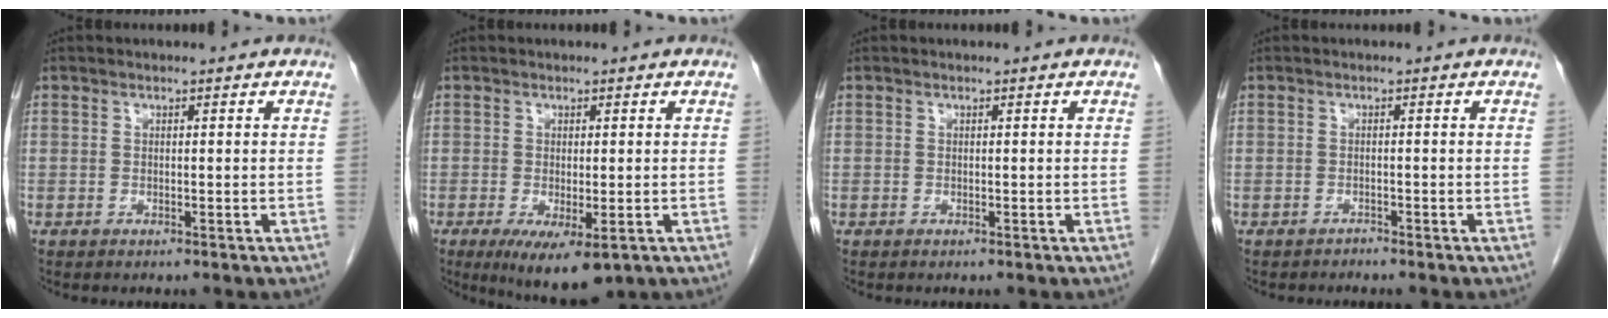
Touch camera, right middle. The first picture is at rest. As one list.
[{"total": 7.9, "force": [-4.1, 2.5, 6.3], "torque": [-0.091, -0.021, -0.059]}, {"total": 0.0}, {"total": 0.6, "force": [-0.6, 0.0, -0.1], "torque": [-0.006, -0.004, -0.012]}]